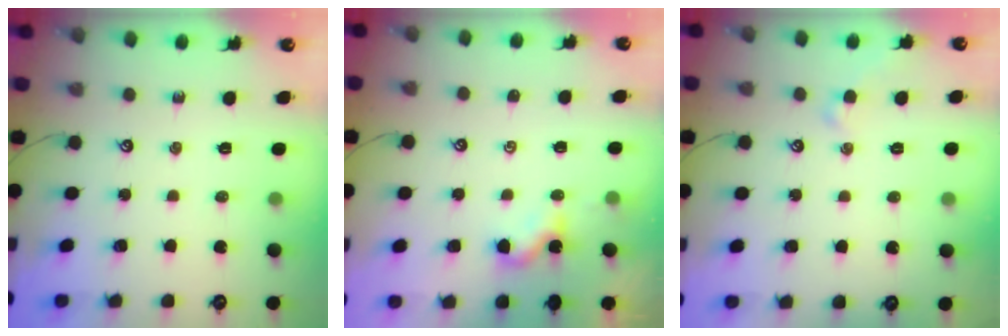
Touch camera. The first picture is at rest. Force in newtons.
{"total": 0.6, "press": 0.5, "slide": 0.4}
{"total": 0.6, "press": 0.4, "slide": 0.5}